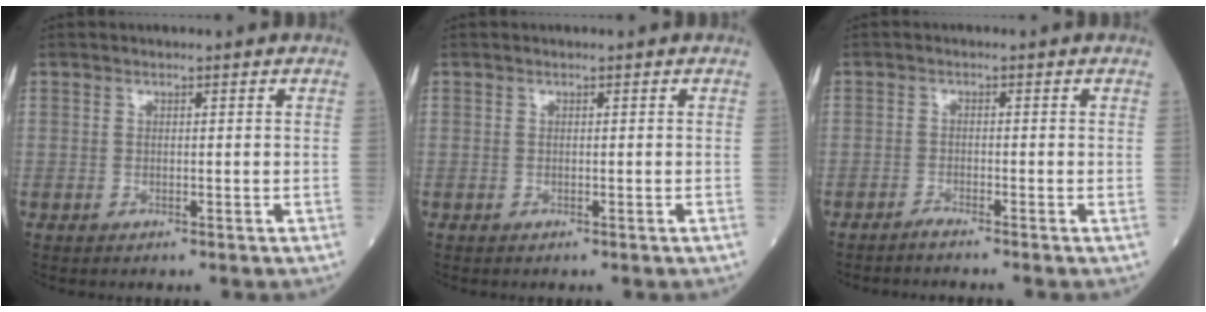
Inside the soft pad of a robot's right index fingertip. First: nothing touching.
{"total": 0.0}
{"total": 1.8, "force": [-1.6, -0.5, 0.5], "torque": [-0.009, 0.001, -0.030]}